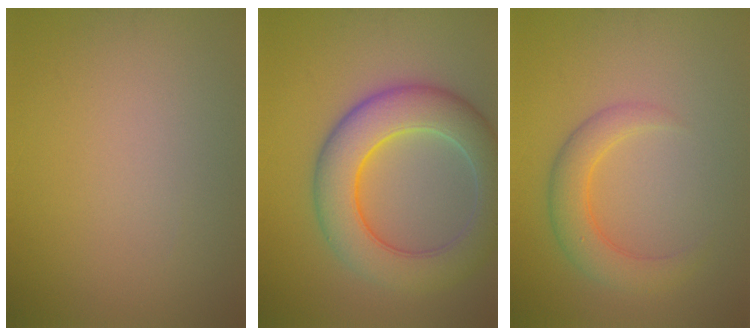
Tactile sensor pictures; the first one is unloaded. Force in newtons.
{"total": 8.7, "press": 8.7, "slide": 0.5}
{"total": 3.6, "press": 3.6, "slide": 0.2}